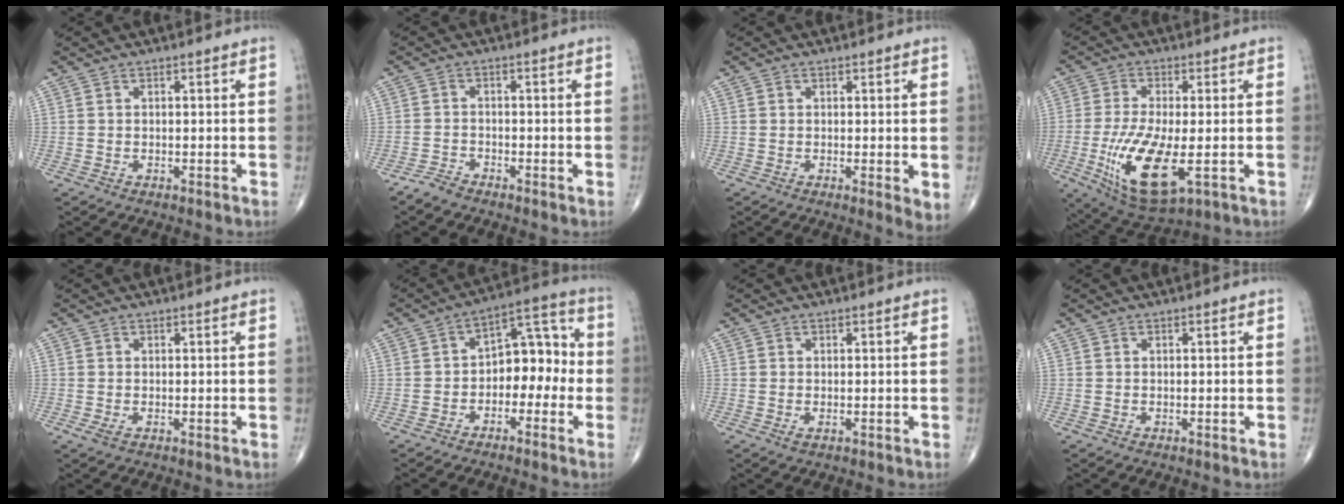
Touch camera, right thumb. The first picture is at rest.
{"total": 2.4, "force": [-2.2, 0.5, 0.7], "torque": [-0.015, -0.003, -0.050]}
{"total": 3.1, "force": [-0.3, 0.8, 2.9], "torque": [-0.045, -0.012, -0.011]}
{"total": 14.0, "force": [-3.6, 4.9, 12.6], "torque": [-0.253, -0.019, -0.052]}
{"total": 1.3, "force": [-0.5, 0.5, 1.1], "torque": [-0.027, -0.005, -0.015]}
{"total": 10.1, "force": [-2.1, 6.5, 7.3], "torque": [-0.066, 0.046, -0.047]}
{"total": 0.5, "force": [-0.2, 0.2, 0.4], "torque": [-0.011, -0.002, -0.006]}
{"total": 0.0}